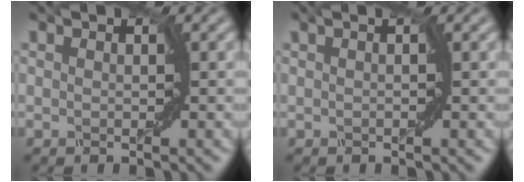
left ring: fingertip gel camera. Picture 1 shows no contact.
{"total": 0.6, "force": [0.0, -0.5, -0.3], "torque": [0.000, 0.002, 0.005]}